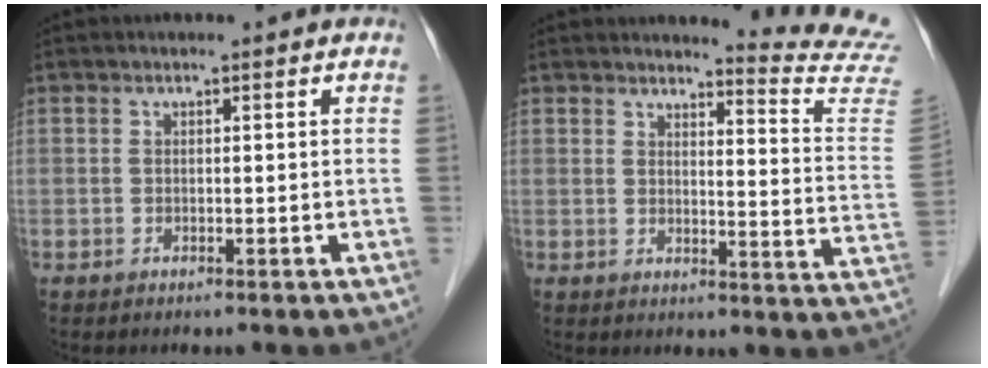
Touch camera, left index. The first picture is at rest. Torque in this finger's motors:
{"motor_torque": [0.49, -1.65, 0.21, 0.03]}